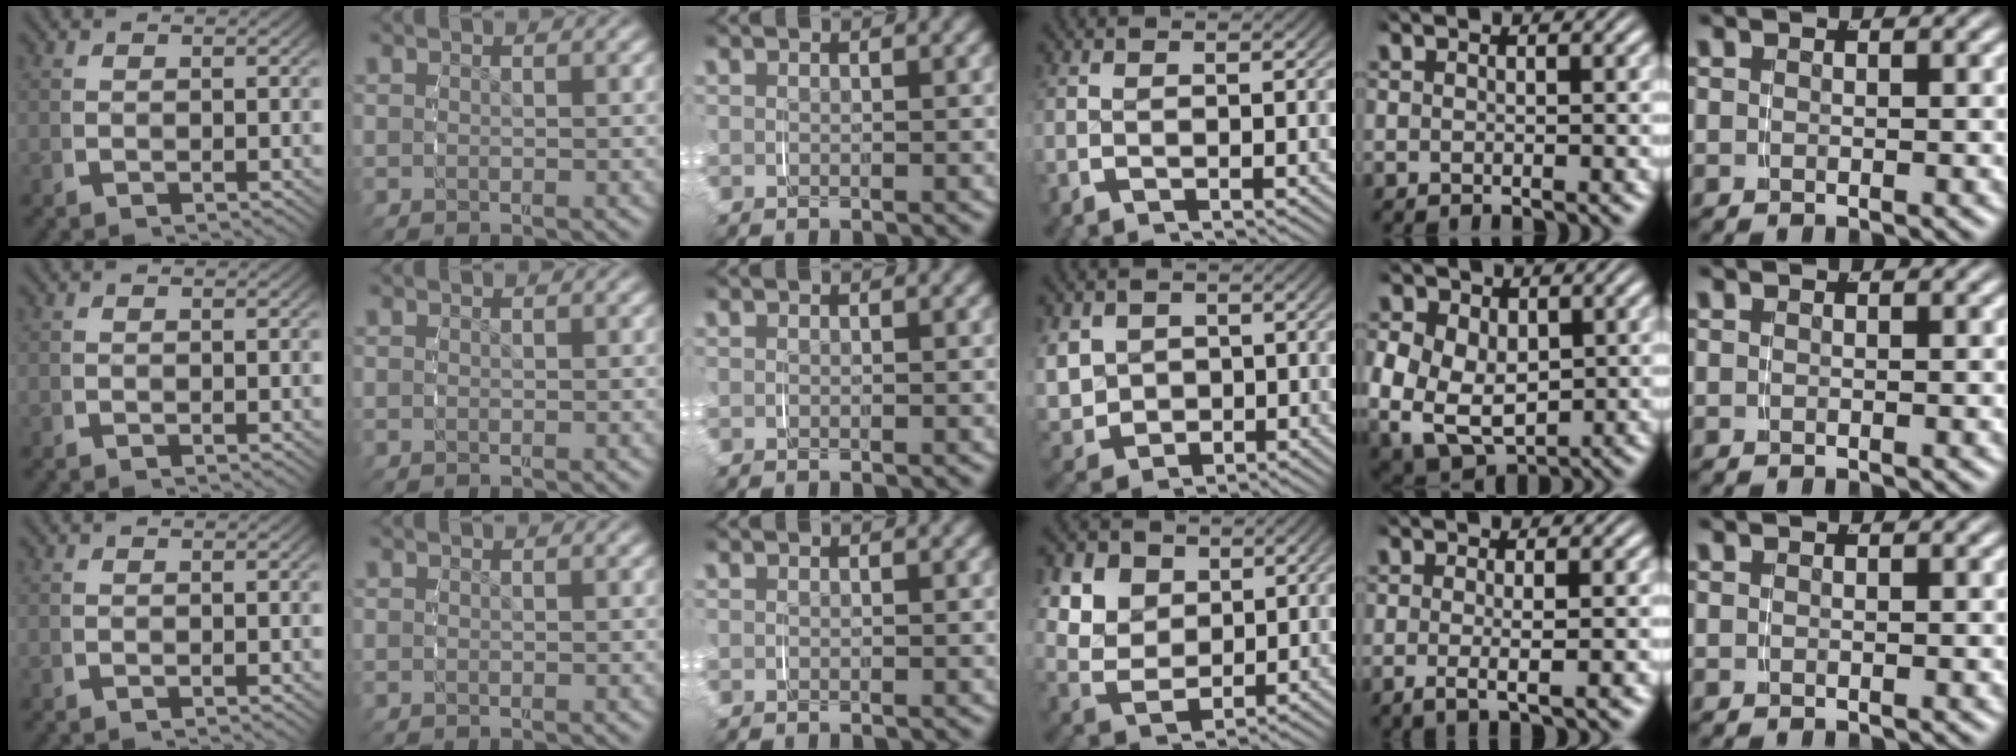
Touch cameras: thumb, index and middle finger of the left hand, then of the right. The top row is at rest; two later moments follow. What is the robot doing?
{"motion": "grasp_and_lifting", "object": "pen bag"}